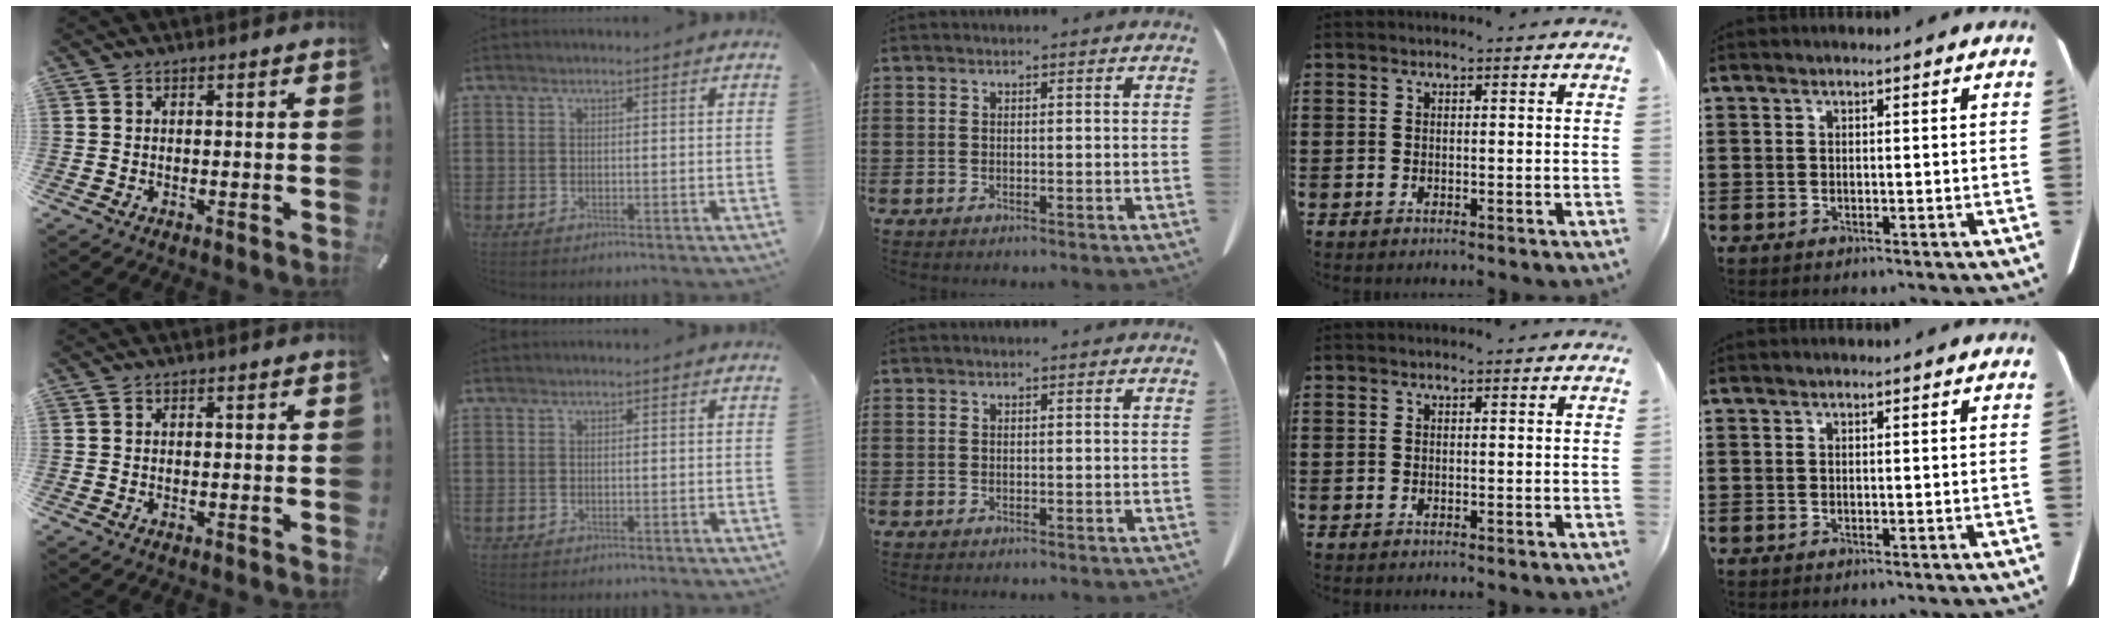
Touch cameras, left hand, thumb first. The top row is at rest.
{}